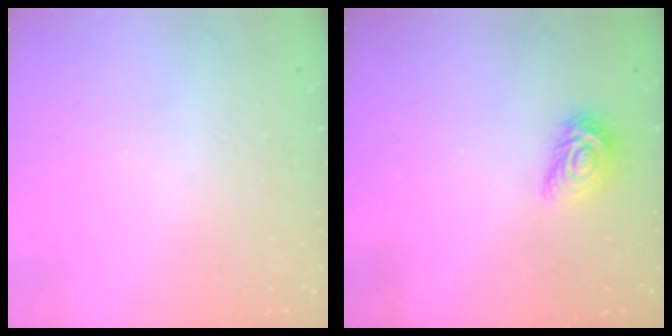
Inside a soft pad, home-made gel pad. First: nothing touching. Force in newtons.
{"total": 9.1, "press": 9.1, "slide": 0.2}